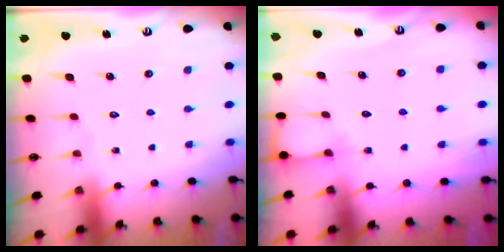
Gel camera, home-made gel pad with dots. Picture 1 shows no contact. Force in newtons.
{"total": 4.8, "press": 4.8, "slide": 0.4}